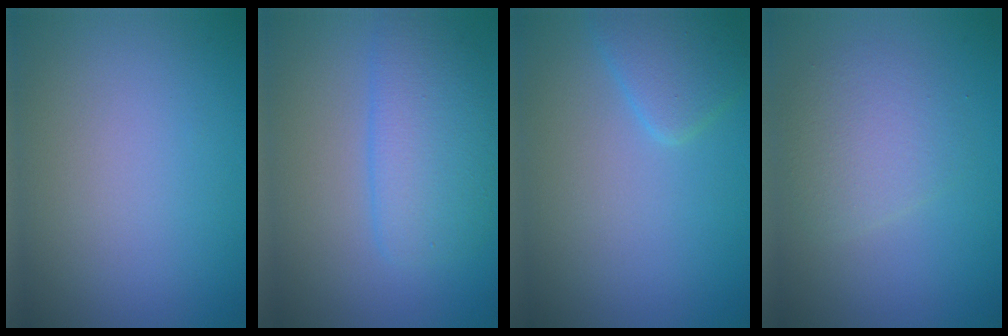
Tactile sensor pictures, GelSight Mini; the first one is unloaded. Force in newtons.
{"total": 4.4, "press": 4.4, "slide": 0.1}
{"total": 2.6, "press": 2.6, "slide": 0.1}
{"total": 3.0, "press": 3.0, "slide": 0.1}